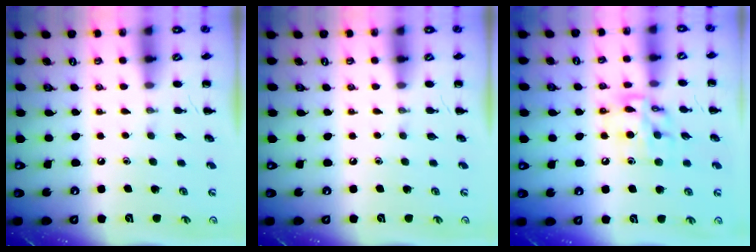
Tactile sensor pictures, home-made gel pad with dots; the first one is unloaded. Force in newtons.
{"total": 0.0}
{"total": 12.3, "press": 12.2, "slide": 2.0}